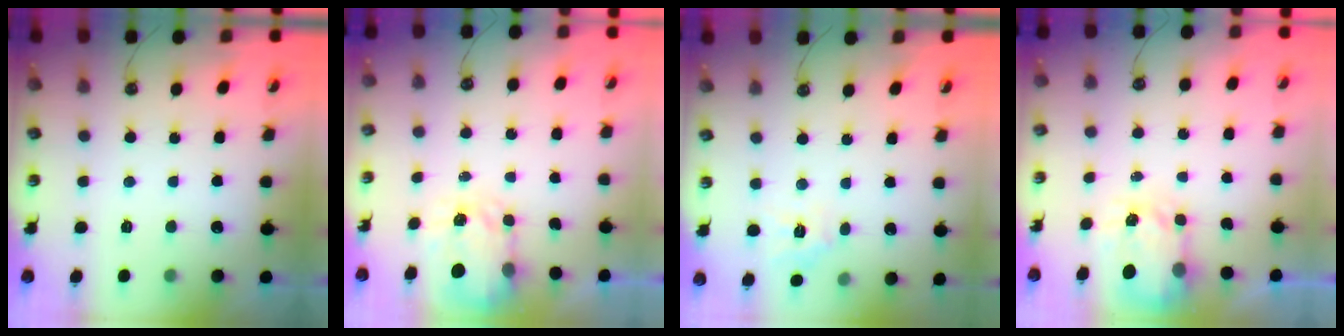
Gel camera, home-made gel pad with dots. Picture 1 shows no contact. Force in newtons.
{"total": 3.5, "press": 3.5, "slide": 0.4}
{"total": 6.8, "press": 6.8, "slide": 0.5}
{"total": 3.9, "press": 3.8, "slide": 0.5}